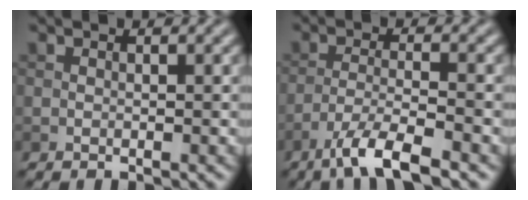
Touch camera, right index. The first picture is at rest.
{"total": 5.3, "force": [-3.7, 0.9, 3.7], "torque": [-0.068, -0.002, -0.074]}